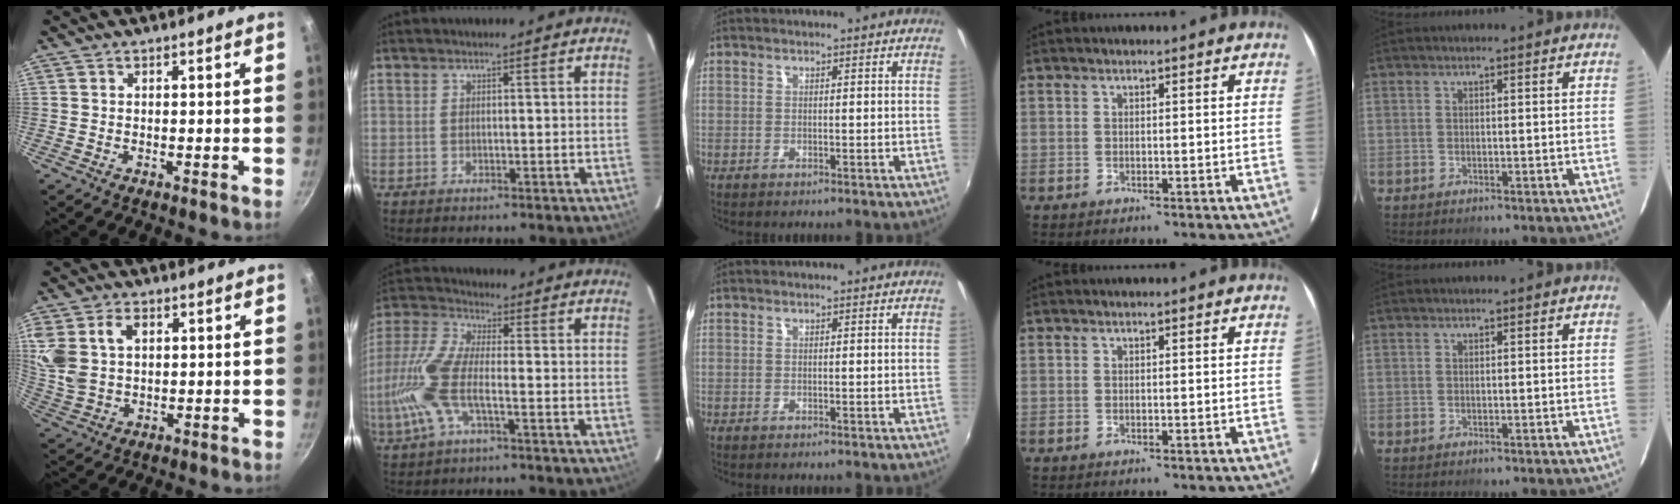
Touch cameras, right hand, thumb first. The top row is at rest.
{"thumb": {"total": 11.5, "force": [3.3, 8.2, 7.2], "torque": [-0.144, -0.006, 0.069]}, "index": {"total": 12.1, "force": [-3.3, 3.7, 11.0], "torque": [-0.254, -0.002, -0.071]}}